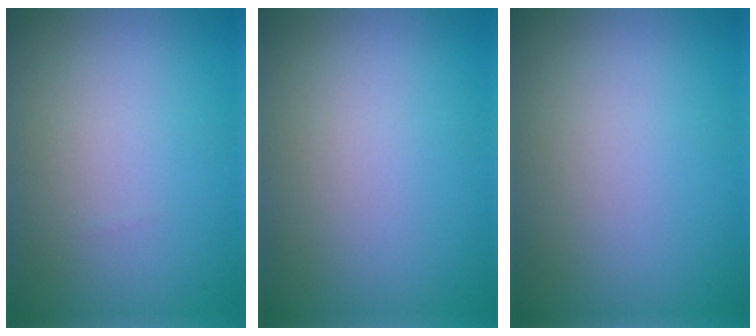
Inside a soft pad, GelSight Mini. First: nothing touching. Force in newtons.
{"total": 0.0}
{"total": 0.0}